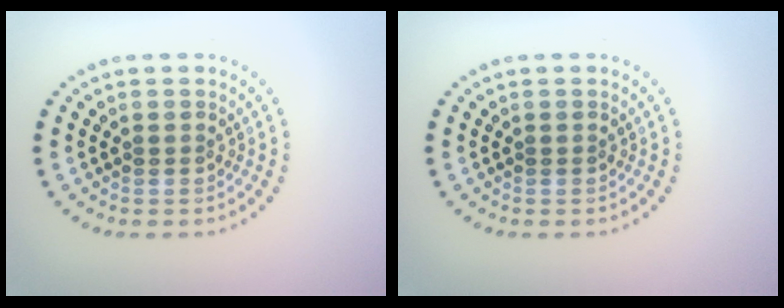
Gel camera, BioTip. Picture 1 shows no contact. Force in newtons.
{"total": 0.0}